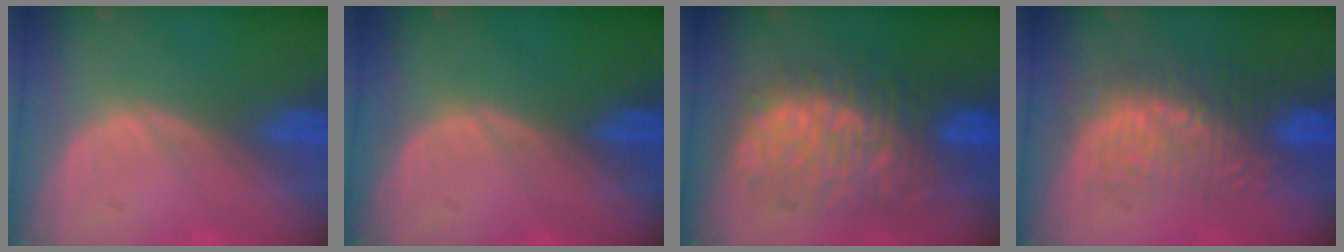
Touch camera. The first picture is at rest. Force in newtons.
{"total": 0.0}
{"total": 11.6, "press": 11.5, "slide": 1.4}
{"total": 8.8, "press": 8.4, "slide": 2.5}